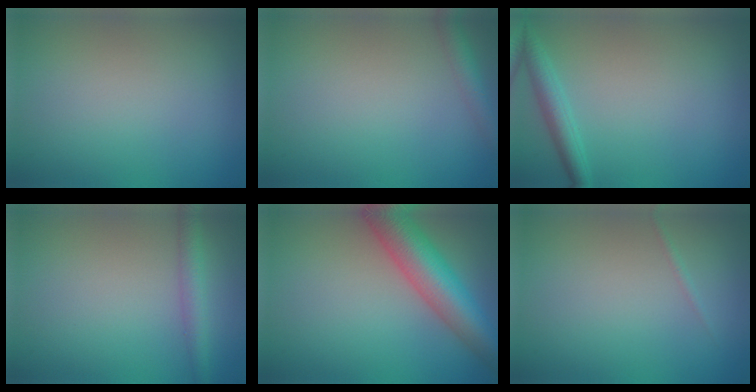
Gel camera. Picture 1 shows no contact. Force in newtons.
{"total": 2.3, "press": 2.3, "slide": 0.1}
{"total": 2.5, "press": 2.5, "slide": 0.1}
{"total": 2.4, "press": 2.4, "slide": 0.2}
{"total": 8.2, "press": 8.2, "slide": 0.4}
{"total": 0.6, "press": 0.5, "slide": 0.0}